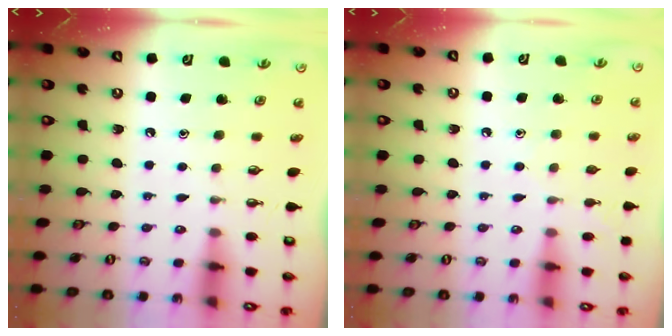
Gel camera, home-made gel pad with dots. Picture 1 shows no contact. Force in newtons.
{"total": 5.5, "press": 5.5, "slide": 0.5}